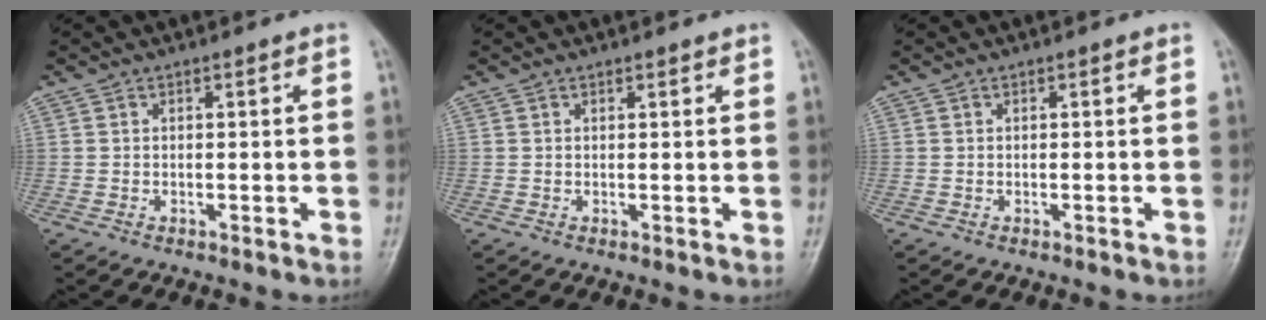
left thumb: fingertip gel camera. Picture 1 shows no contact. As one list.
[{"total": 0.8, "force": [0.6, 0.4, 0.3], "torque": [-0.001, -0.003, 0.004]}, {"total": 0.0}]